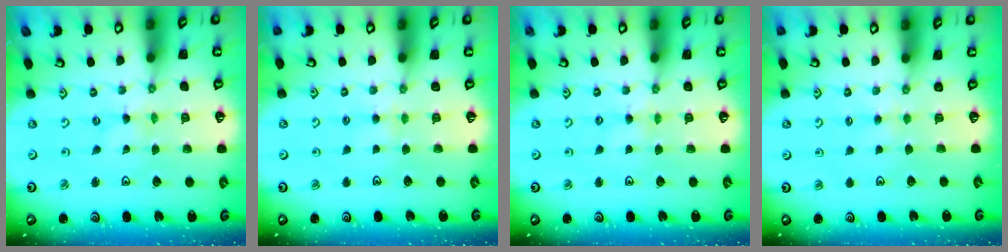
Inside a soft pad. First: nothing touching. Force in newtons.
{"total": 2.9, "press": 2.8, "slide": 0.6}
{"total": 3.1, "press": 3.1, "slide": 0.4}
{"total": 2.0, "press": 2.0, "slide": 0.4}